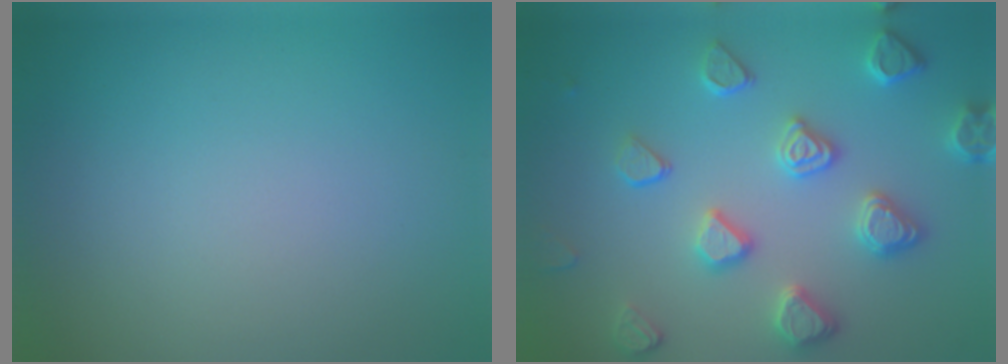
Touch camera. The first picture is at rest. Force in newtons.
{"total": 4.6, "press": 4.1, "slide": 2.0}